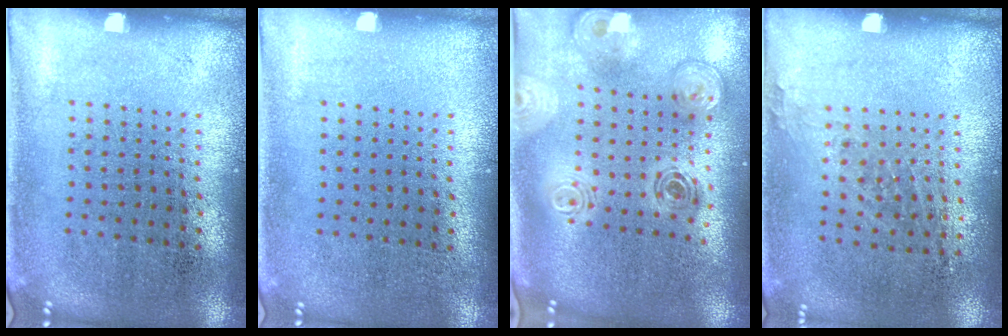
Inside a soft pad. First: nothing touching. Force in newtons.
{"total": 0.0}
{"total": 2.1, "press": 1.8, "slide": 1.1}
{"total": 1.0, "press": 0.8, "slide": 0.6}